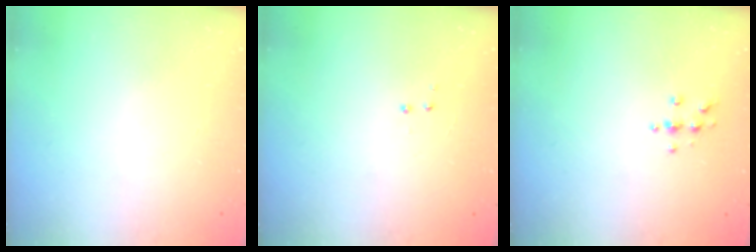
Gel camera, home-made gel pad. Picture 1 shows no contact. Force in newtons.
{"total": 2.9, "press": 2.8, "slide": 0.4}
{"total": 3.9, "press": 3.8, "slide": 0.5}